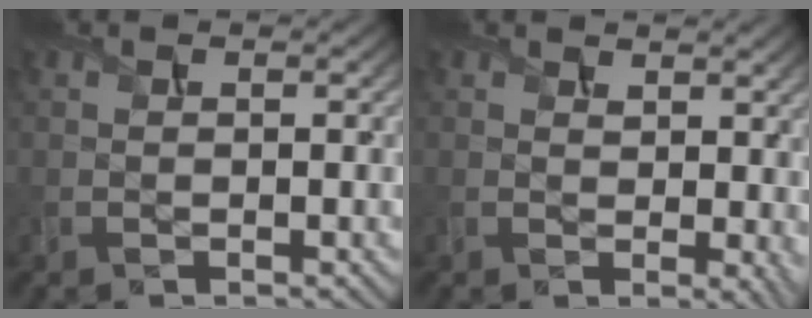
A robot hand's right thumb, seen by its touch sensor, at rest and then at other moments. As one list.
[{"total": 3.1, "force": [1.6, 1.4, 2.2], "torque": [-0.032, -0.003, 0.032]}]